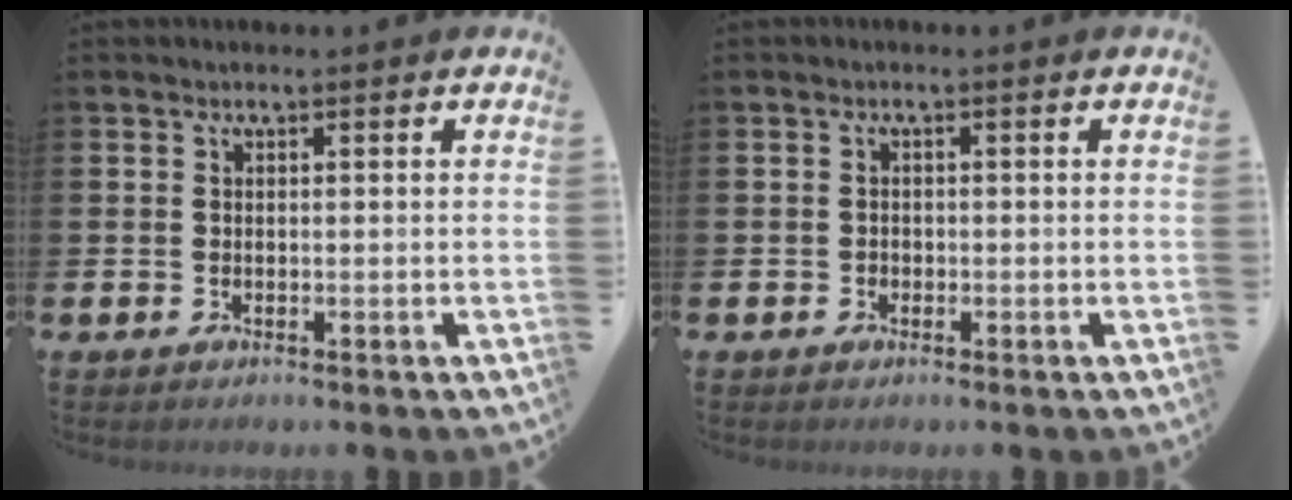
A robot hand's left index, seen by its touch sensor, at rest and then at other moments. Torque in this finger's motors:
{"motor_torque": [0.01, 0.01, -0.02, 0.02]}